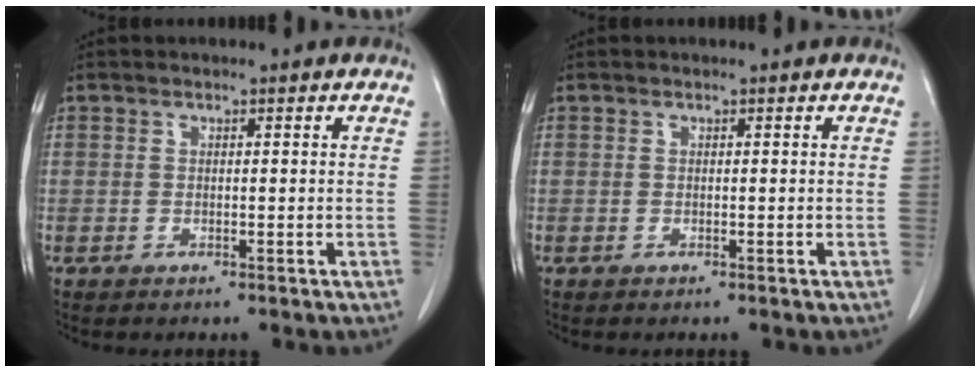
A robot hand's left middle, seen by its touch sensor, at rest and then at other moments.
{"total": 0.0}